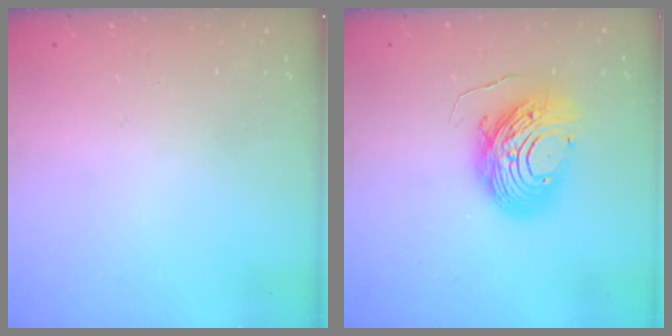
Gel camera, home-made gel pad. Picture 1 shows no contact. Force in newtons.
{"total": 12.2, "press": 12.1, "slide": 1.2}